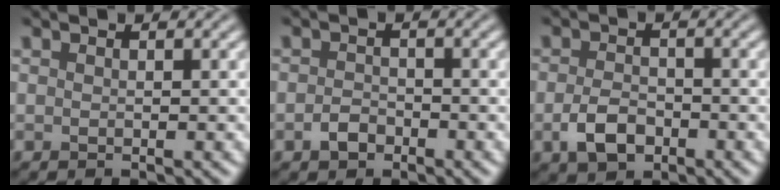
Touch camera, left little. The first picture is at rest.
{"total": 1.7, "force": [-1.1, 1.1, 0.7], "torque": [-0.012, 0.001, -0.026]}
{"total": 3.2, "force": [-1.5, 2.0, 2.0], "torque": [-0.043, -0.003, -0.032]}